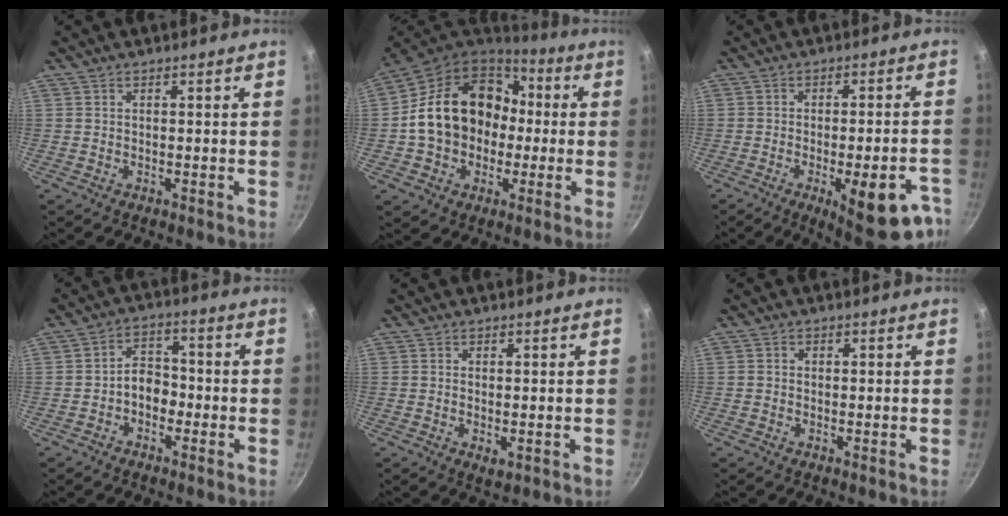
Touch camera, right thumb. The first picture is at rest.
{"total": 20.7, "force": [0.2, 16.7, 12.3], "torque": [-0.193, 0.053, 0.007]}
{"total": 16.2, "force": [-7.5, 5.6, 13.2], "torque": [-0.125, 0.018, -0.091]}
{"total": 5.4, "force": [-1.9, 3.9, 3.2], "torque": [-0.019, 0.029, -0.038]}
{"total": 1.8, "force": [-0.4, 0.9, 1.6], "torque": [-0.026, -0.008, -0.006]}
{"total": 0.8, "force": [-0.2, 0.7, 0.2], "torque": [-0.003, 0.003, -0.005]}